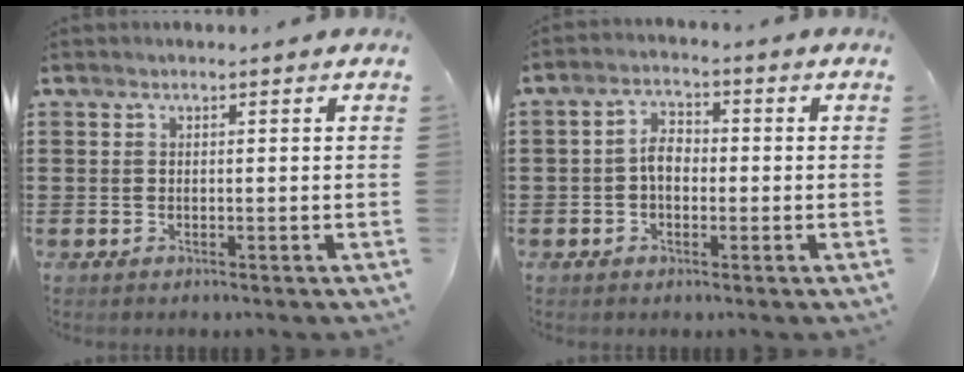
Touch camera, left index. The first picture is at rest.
{"total": 3.9, "force": [-0.4, 2.4, 3.1], "torque": [-0.066, 0.006, -0.012]}